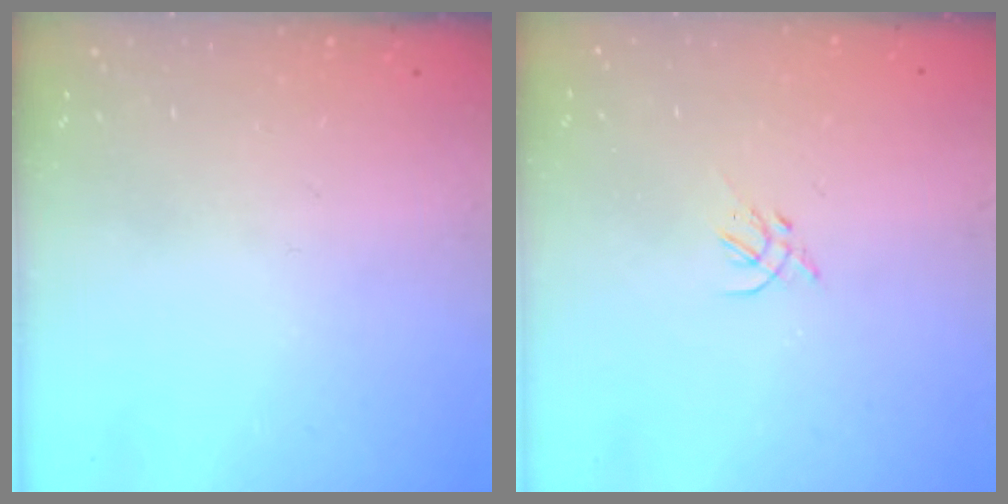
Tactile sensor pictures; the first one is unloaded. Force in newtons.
{"total": 1.4, "press": 1.3, "slide": 0.5}